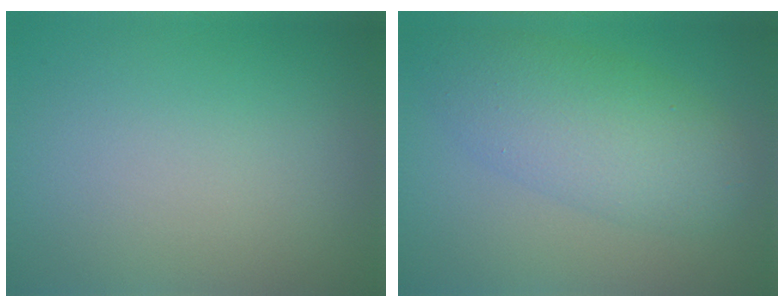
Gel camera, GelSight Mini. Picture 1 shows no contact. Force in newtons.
{"total": 6.1, "press": 6.1, "slide": 0.0}